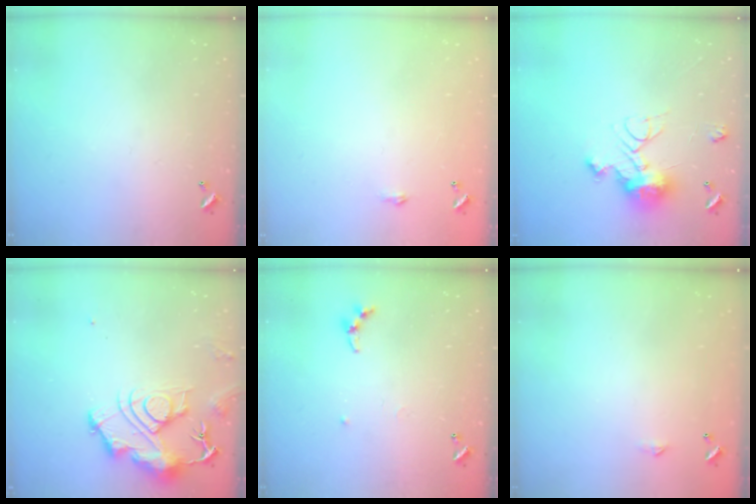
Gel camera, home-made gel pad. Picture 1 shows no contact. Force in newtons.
{"total": 1.8, "press": 1.8, "slide": 0.3}
{"total": 18.1, "press": 18.1, "slide": 0.6}
{"total": 12.2, "press": 12.1, "slide": 1.4}
{"total": 5.3, "press": 5.2, "slide": 0.7}
{"total": 2.3, "press": 2.3, "slide": 0.4}